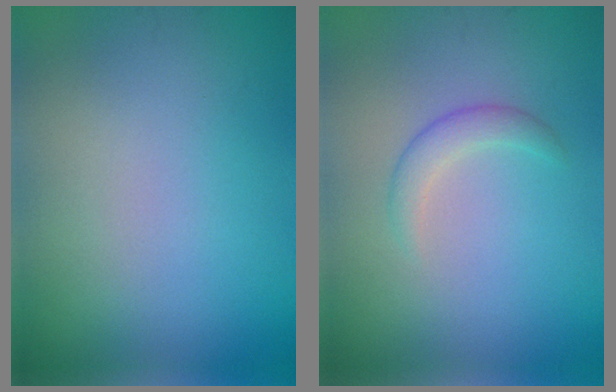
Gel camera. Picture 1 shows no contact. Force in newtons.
{"total": 1.6, "press": 1.6, "slide": 0.1}